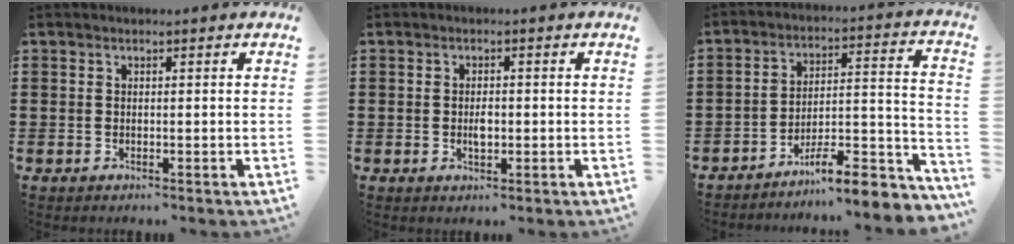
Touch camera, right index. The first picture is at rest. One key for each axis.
{"total": 2.2, "fx": -0.3, "fy": 1.0, "fz": 2.0, "tx": -0.037, "ty": 0.000, "tz": -0.004}
{"total": 8.8, "fx": -7.5, "fy": 1.5, "fz": 4.5, "tx": -0.059, "ty": 0.012, "tz": -0.140}